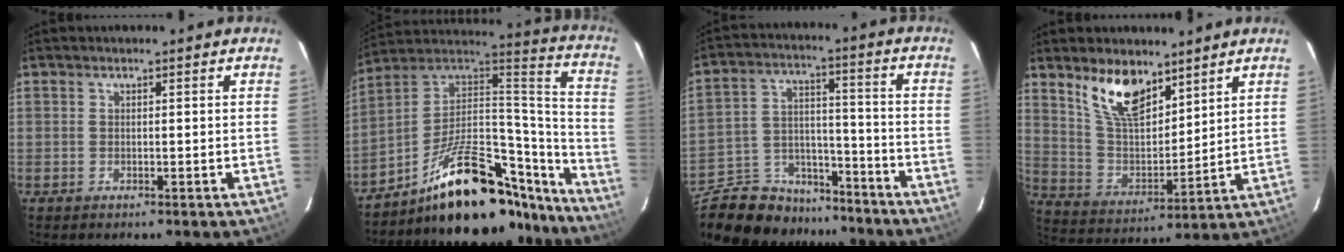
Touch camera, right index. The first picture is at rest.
{"total": 27.4, "force": [-20.1, 10.8, 15.1], "torque": [-0.220, 0.049, -0.297]}
{"total": 19.2, "force": [-15.9, 8.9, 6.0], "torque": [-0.145, 0.046, -0.243]}
{"total": 12.4, "force": [8.4, 5.4, 7.3], "torque": [-0.139, 0.001, 0.167]}